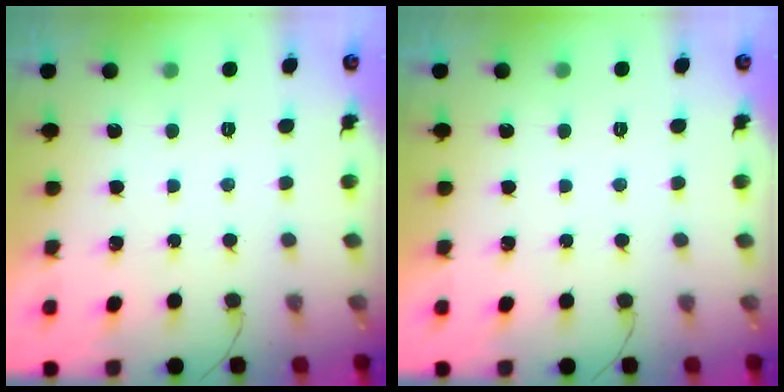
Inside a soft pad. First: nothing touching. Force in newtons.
{"total": 0.0}